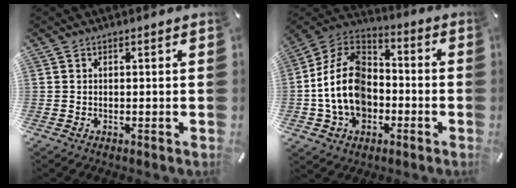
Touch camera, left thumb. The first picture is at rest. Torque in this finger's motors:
{"motor_torque": [1.73, 3.28, 1.96, 0.20, 0.59]}